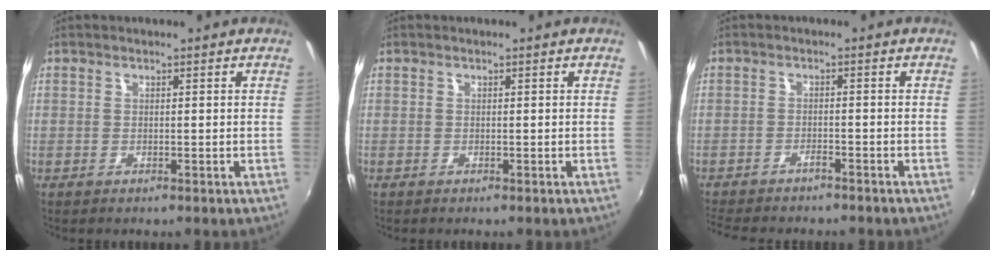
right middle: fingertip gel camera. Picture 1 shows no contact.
{"total": 0.0}
{"total": 6.5, "force": [-5.9, 1.1, 2.5], "torque": [-0.071, -0.015, -0.095]}